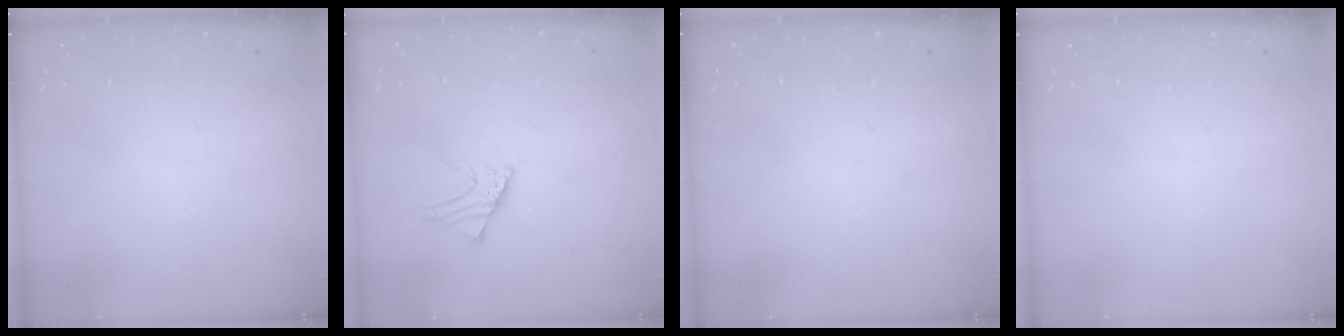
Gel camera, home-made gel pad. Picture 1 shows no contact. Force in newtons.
{"total": 2.3, "press": 2.3, "slide": 0.3}
{"total": 2.2, "press": 2.2, "slide": 0.0}
{"total": 0.0}